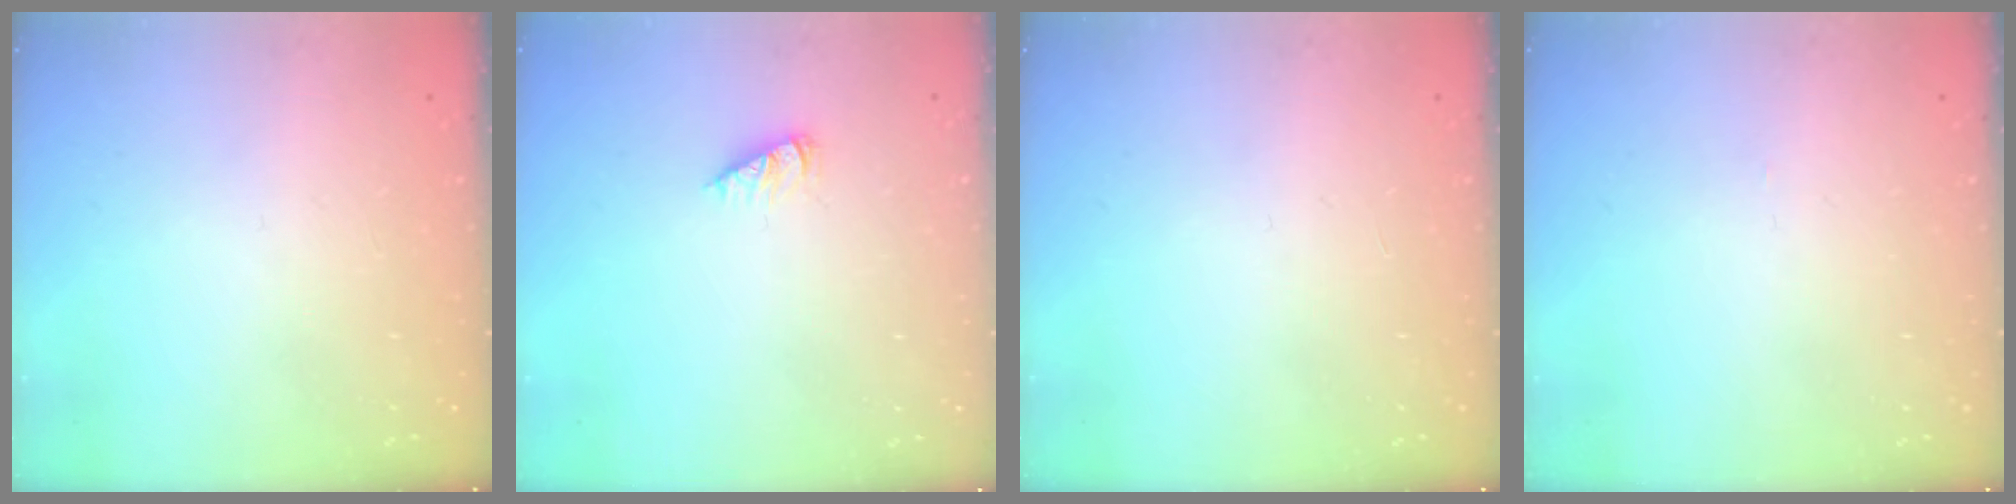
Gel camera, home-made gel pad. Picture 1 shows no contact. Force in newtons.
{"total": 3.4, "press": 3.4, "slide": 0.4}
{"total": 0.0}
{"total": 0.0}